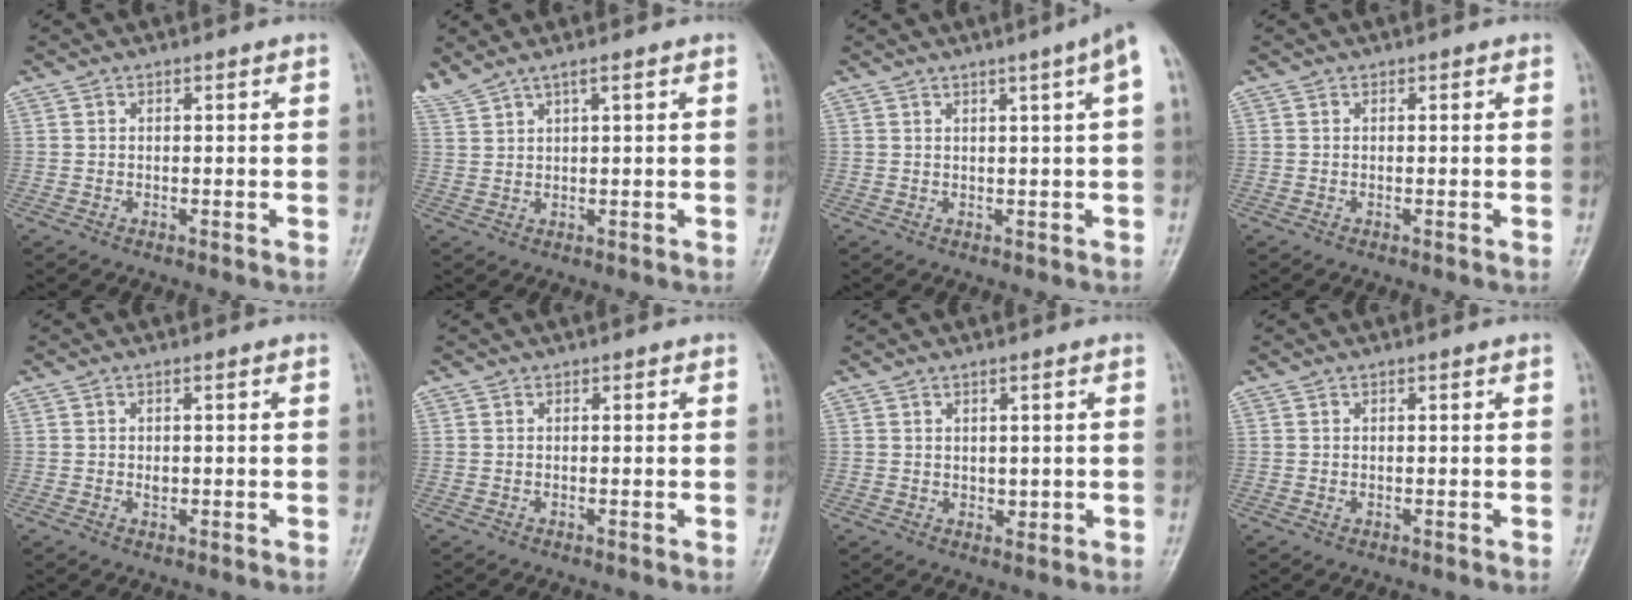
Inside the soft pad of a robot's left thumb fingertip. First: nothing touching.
{"total": 4.1, "force": [3.2, -0.1, 2.5], "torque": [-0.069, 0.009, 0.075]}
{"total": 5.3, "force": [1.9, -0.4, 4.9], "torque": [-0.067, 0.003, 0.027]}
{"total": 0.0}
{"total": 1.5, "force": [0.0, 0.8, 1.2], "torque": [-0.019, 0.004, 0.003]}
{"total": 0.0}
{"total": 2.1, "force": [0.8, 1.0, 1.6], "torque": [-0.019, -0.009, 0.016]}
{"total": 0.8, "force": [0.2, 0.3, 0.7], "torque": [-0.016, 0.012, 0.008]}